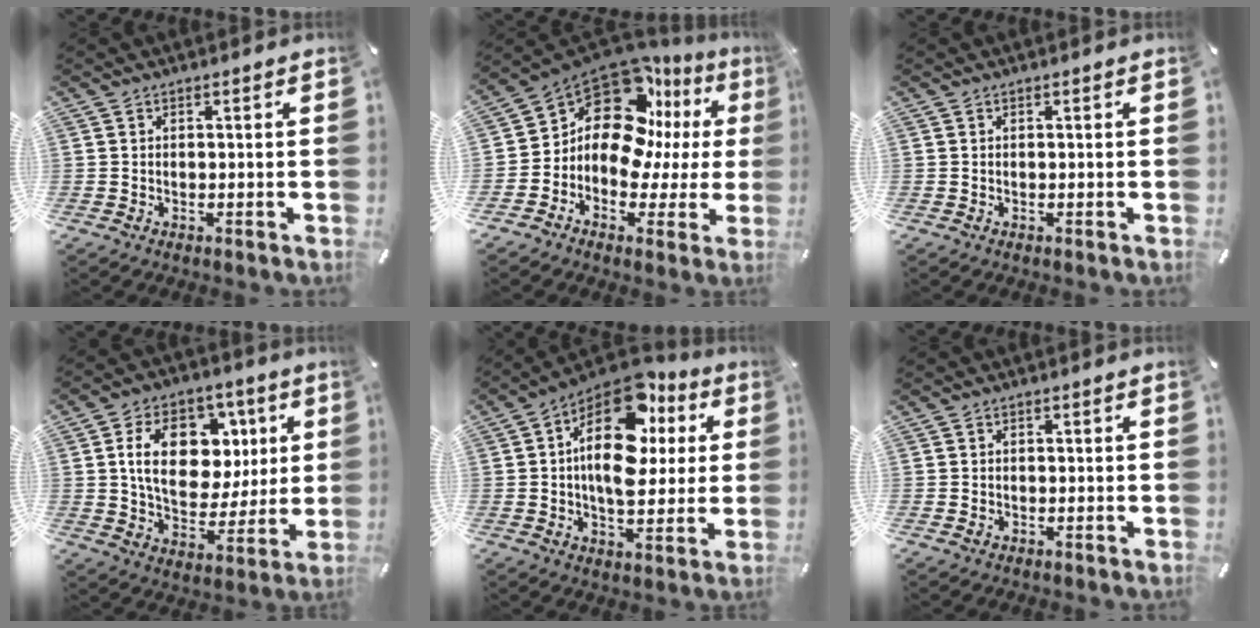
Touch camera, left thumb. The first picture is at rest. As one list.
[{"total": 15.4, "force": [6.4, 10.6, 9.2], "torque": [-0.172, -0.072, 0.108]}, {"total": 0.0}, {"total": 17.2, "force": [4.5, 12.6, 10.9], "torque": [-0.176, 0.005, 0.085]}, {"total": 19.5, "force": [5.8, 11.9, 14.3], "torque": [-0.249, -0.036, 0.097]}, {"total": 0.8, "force": [-0.2, 0.7, 0.4], "torque": [-0.008, 0.003, -0.006]}]